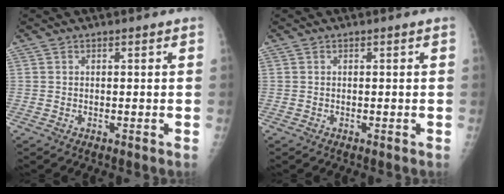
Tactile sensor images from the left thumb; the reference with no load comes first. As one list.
[{"total": 0.0}]